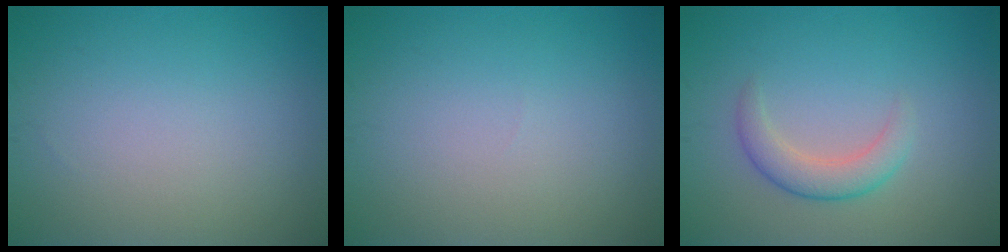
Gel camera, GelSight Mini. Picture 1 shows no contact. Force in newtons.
{"total": 0.0}
{"total": 2.8, "press": 2.8, "slide": 0.2}